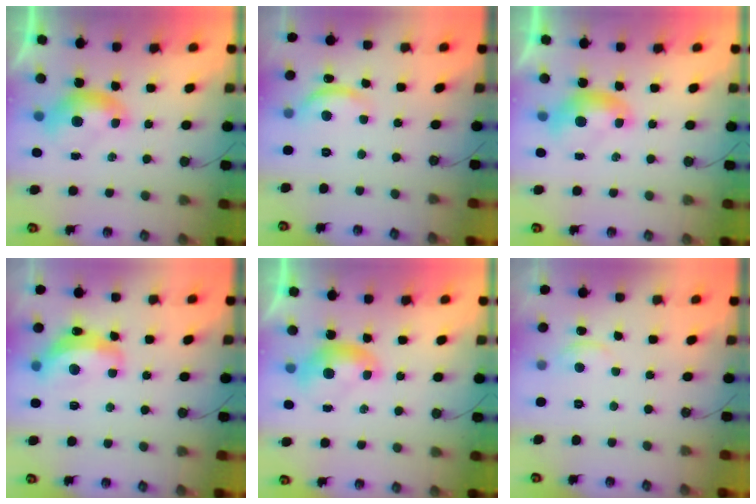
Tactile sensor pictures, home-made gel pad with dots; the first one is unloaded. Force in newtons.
{"total": 4.4, "press": 4.3, "slide": 0.7}
{"total": 0.0}
{"total": 7.7, "press": 7.7, "slide": 0.7}
{"total": 0.0}
{"total": 2.6, "press": 2.6, "slide": 0.1}